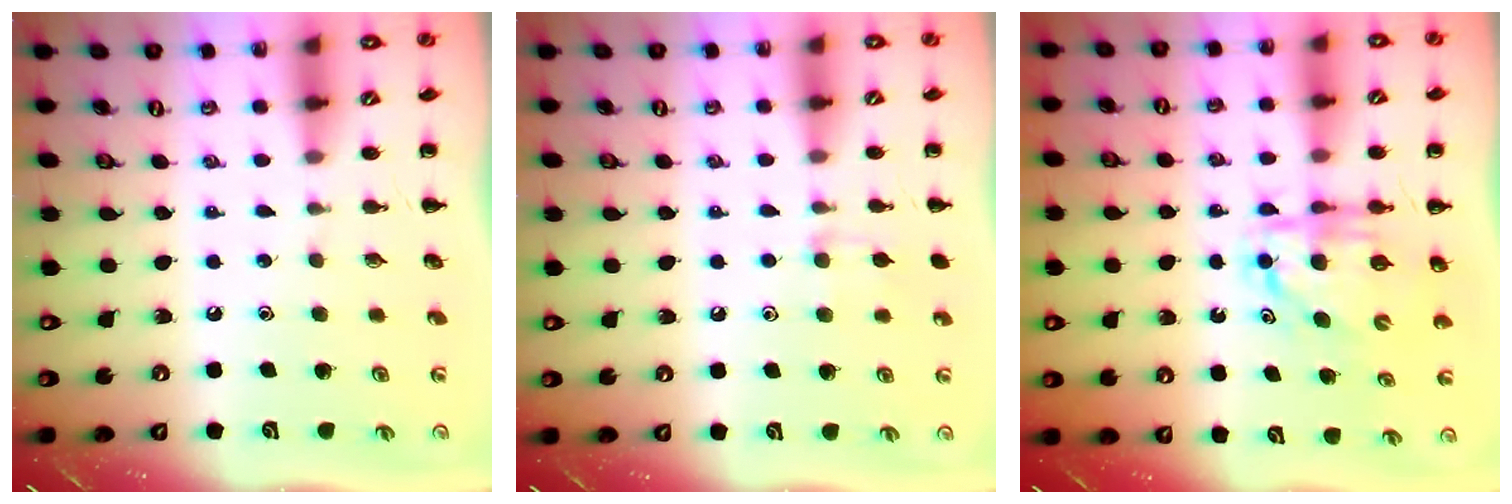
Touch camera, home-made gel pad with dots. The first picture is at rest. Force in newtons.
{"total": 7.2, "press": 6.8, "slide": 2.5}
{"total": 6.2, "press": 6.1, "slide": 1.0}